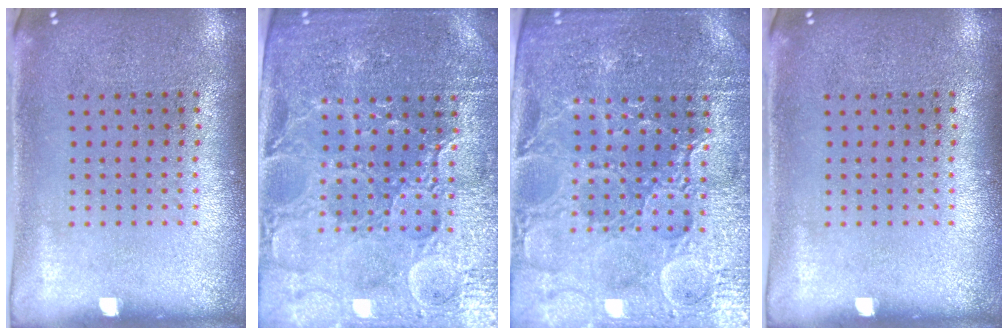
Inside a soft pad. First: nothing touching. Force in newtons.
{"total": 4.3, "press": 4.1, "slide": 1.2}
{"total": 4.3, "press": 4.1, "slide": 1.2}
{"total": 0.0}